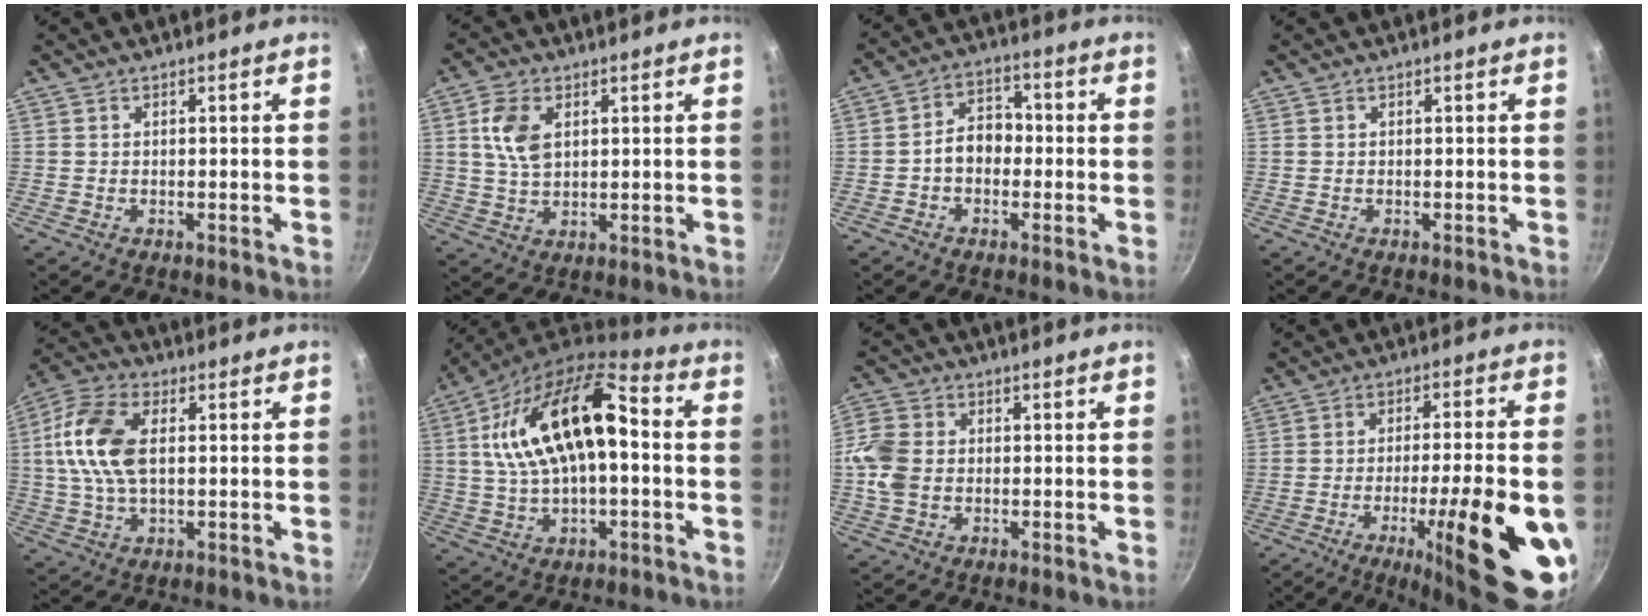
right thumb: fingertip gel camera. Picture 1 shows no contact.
{"total": 7.4, "force": [2.2, 4.6, 5.4], "torque": [-0.097, -0.004, 0.042]}
{"total": 6.6, "force": [-1.1, 5.0, 4.2], "torque": [-0.033, 0.027, -0.028]}
{"total": 0.0}
{"total": 12.9, "force": [1.6, 7.3, 10.5], "torque": [-0.204, 0.020, 0.017]}
{"total": 20.1, "force": [2.1, 9.8, 17.4], "torque": [-0.302, 0.034, 0.026]}
{"total": 7.5, "force": [-0.7, 5.9, 4.5], "torque": [-0.087, 0.007, -0.028]}
{"total": 21.4, "force": [-6.9, 4.4, 19.8], "torque": [-0.261, 0.015, -0.096]}